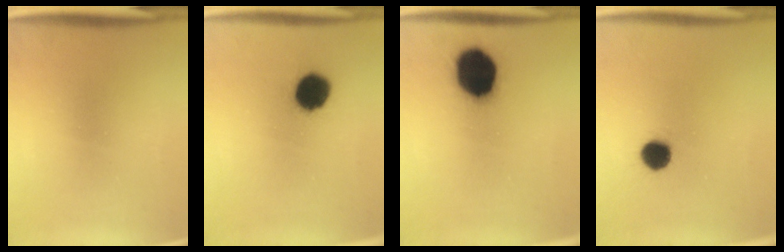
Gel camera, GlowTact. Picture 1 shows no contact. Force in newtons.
{"total": 9.9}
{"total": 15.1}
{"total": 5.9}